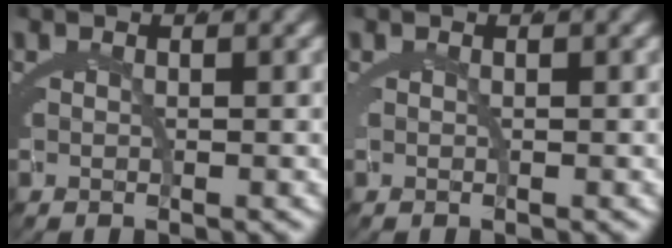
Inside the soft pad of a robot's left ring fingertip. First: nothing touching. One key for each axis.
{"total": 0.0}